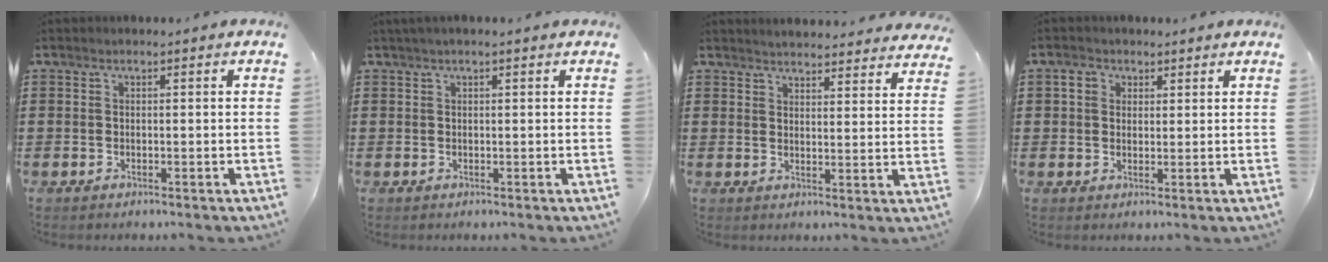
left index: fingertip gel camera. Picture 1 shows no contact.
{"total": 0.7, "force": [0.4, 0.0, 0.6], "torque": [-0.012, -0.001, 0.008]}
{"total": 3.7, "force": [3.7, -0.3, 0.0], "torque": [-0.005, -0.024, 0.065]}
{"total": 2.9, "force": [1.5, 2.3, 1.0], "torque": [-0.015, 0.002, 0.023]}